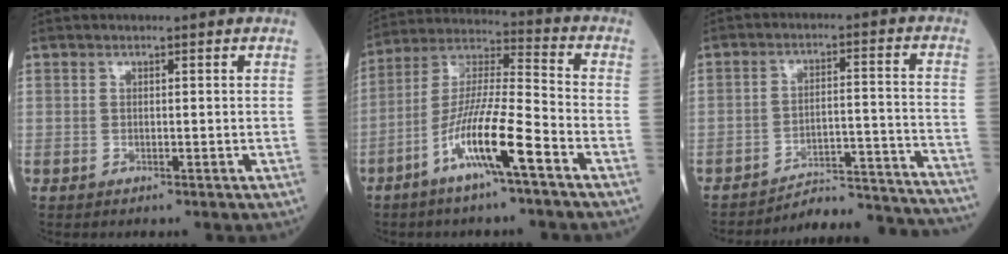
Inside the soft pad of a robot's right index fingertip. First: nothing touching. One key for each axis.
{"total": 12.4, "fx": -6.2, "fy": 0.5, "fz": 10.7, "tx": -0.210, "ty": -0.004, "tz": -0.124}
{"total": 18.2, "fx": -18.1, "fy": 0.0, "fz": 2.0, "tx": -0.002, "ty": 0.029, "tz": -0.238}